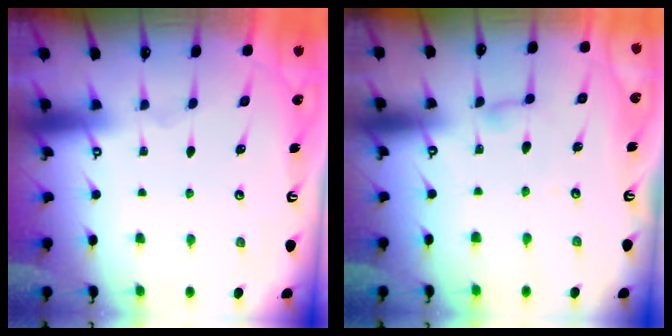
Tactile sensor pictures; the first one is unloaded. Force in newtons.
{"total": 3.5, "press": 3.5, "slide": 0.3}